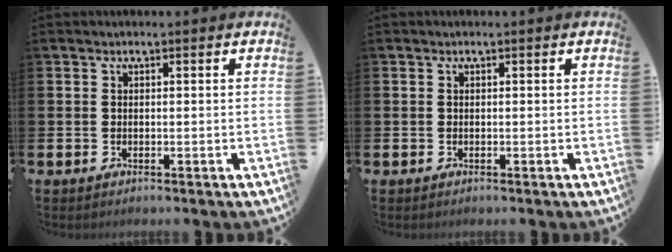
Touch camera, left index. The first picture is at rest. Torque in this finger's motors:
{"motor_torque": [0.00, 0.00, -0.01, 0.01]}